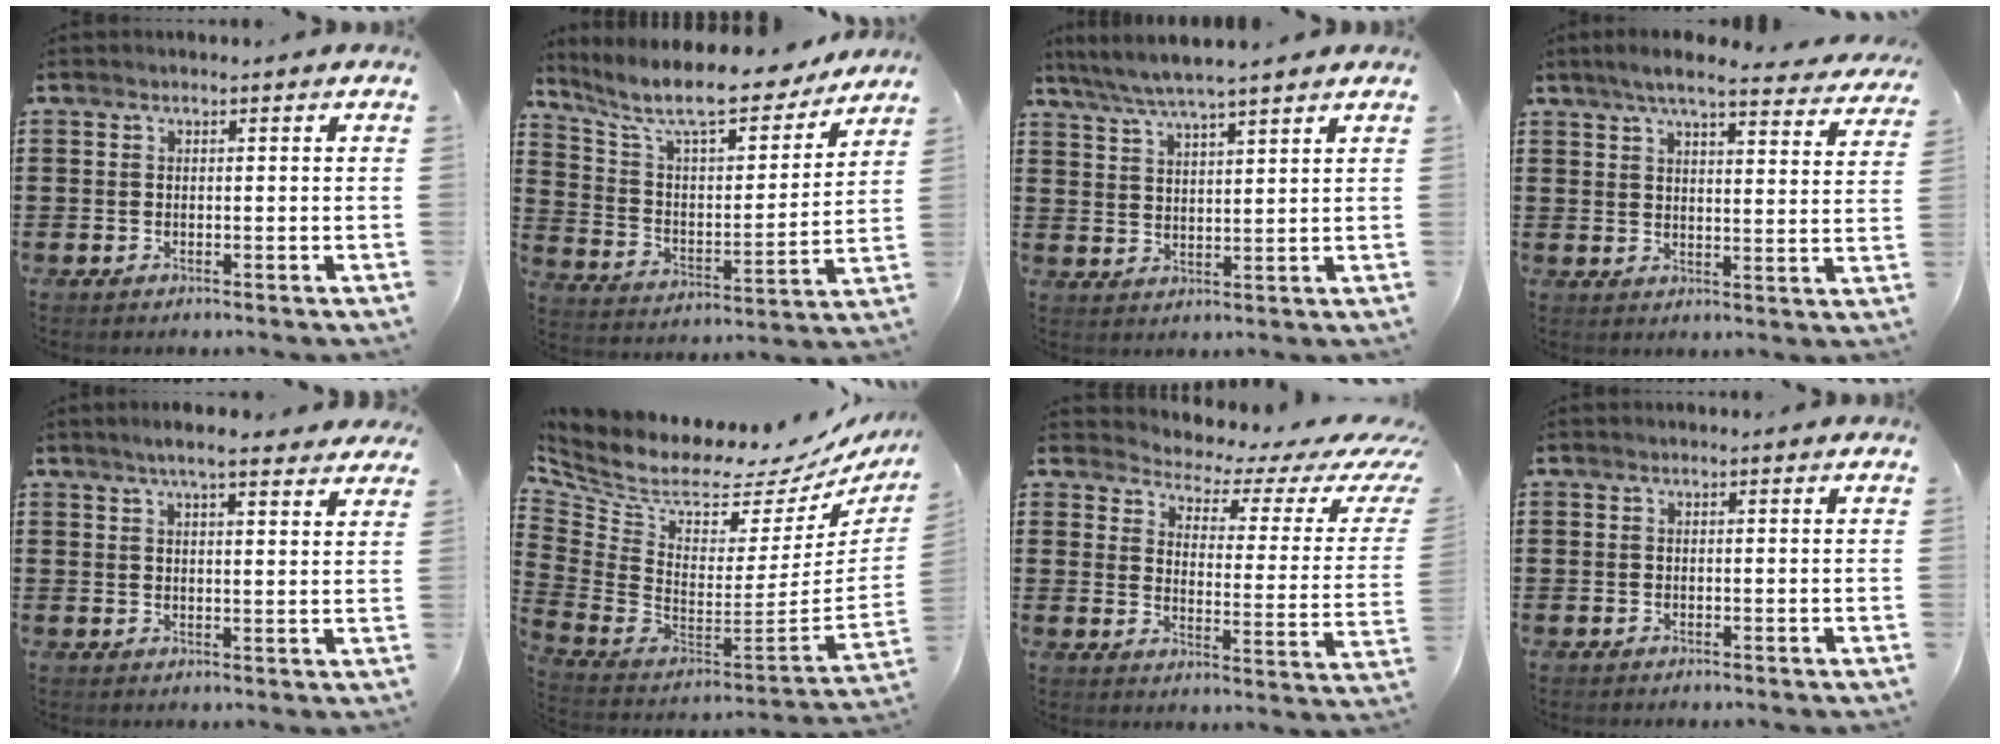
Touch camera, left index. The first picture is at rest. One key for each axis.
{"total": 10.8, "fx": 9.3, "fy": 1.6, "fz": 5.2, "tx": -0.132, "ty": -0.062, "tz": 0.157}
{"total": 4.9, "fx": 4.3, "fy": -0.1, "fz": 2.4, "tx": -0.060, "ty": -0.016, "tz": 0.074}
{"total": 5.9, "fx": 5.0, "fy": 0.3, "fz": 3.1, "tx": -0.069, "ty": -0.022, "tz": 0.084}
{"total": 4.8, "fx": 3.9, "fy": 0.4, "fz": 2.7, "tx": -0.061, "ty": -0.005, "tz": 0.070}
{"total": 6.2, "fx": 4.9, "fy": 2.2, "fz": 3.0, "tx": -0.088, "ty": -0.068, "tz": 0.075}
{"total": 3.0, "fx": 2.4, "fy": 0.9, "fz": 1.5, "tx": -0.040, "ty": -0.032, "tz": 0.031}
{"total": 0.0}